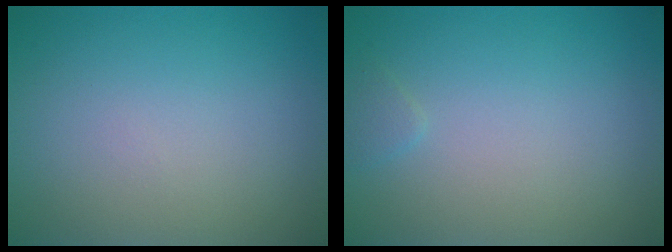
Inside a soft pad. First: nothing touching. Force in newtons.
{"total": 0.6, "press": 0.6, "slide": 0.1}